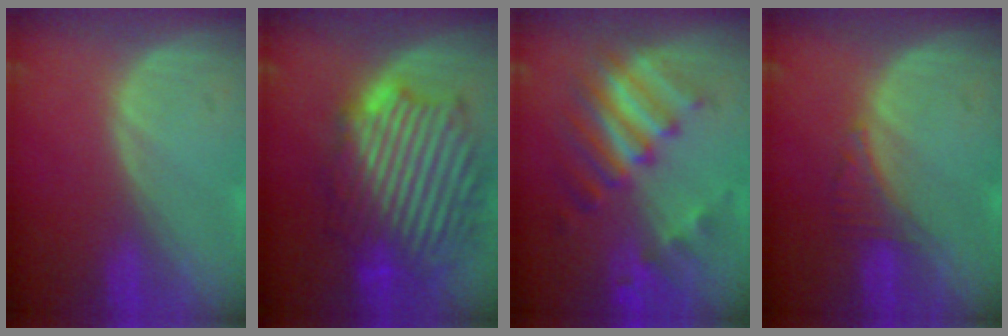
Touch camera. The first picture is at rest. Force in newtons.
{"total": 13.1, "press": 13.0, "slide": 1.1}
{"total": 9.5, "press": 8.4, "slide": 4.5}
{"total": 2.5, "press": 2.5, "slide": 0.2}